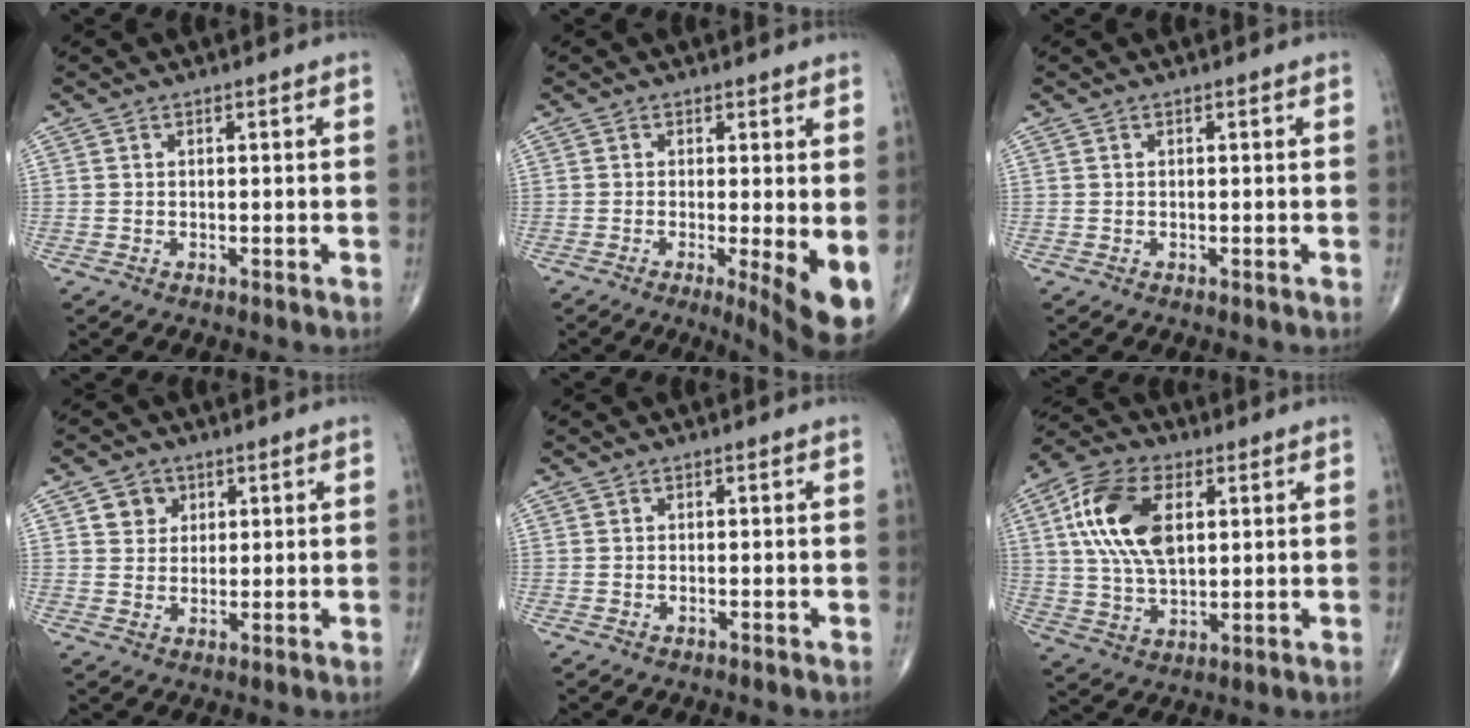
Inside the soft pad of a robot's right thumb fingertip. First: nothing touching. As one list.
[{"total": 8.2, "force": [-1.3, 2.0, 7.8], "torque": [-0.112, -0.021, -0.020]}, {"total": 0.0}, {"total": 4.3, "force": [1.8, 3.7, 1.2], "torque": [0.002, -0.006, 0.028]}, {"total": 0.0}, {"total": 15.4, "force": [3.9, 8.5, 12.2], "torque": [-0.233, 0.003, 0.071]}]